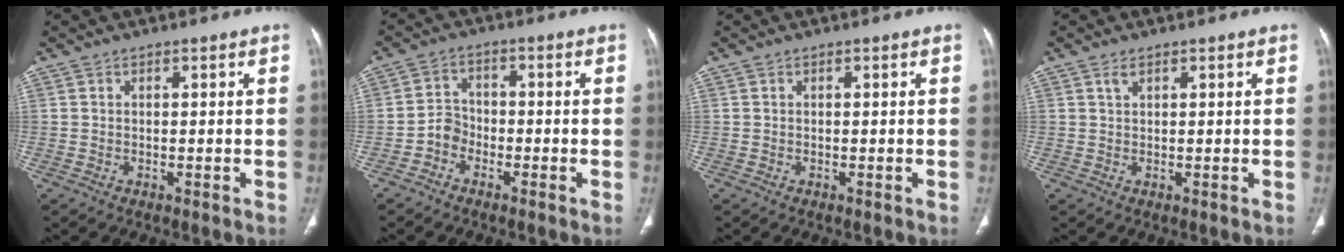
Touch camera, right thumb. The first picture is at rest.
{"total": 3.6, "force": [-2.0, 2.8, 1.1], "torque": [-0.006, 0.018, -0.047]}
{"total": 0.0}
{"total": 1.2, "force": [0.8, 0.5, 0.7], "torque": [-0.014, 0.001, 0.016]}